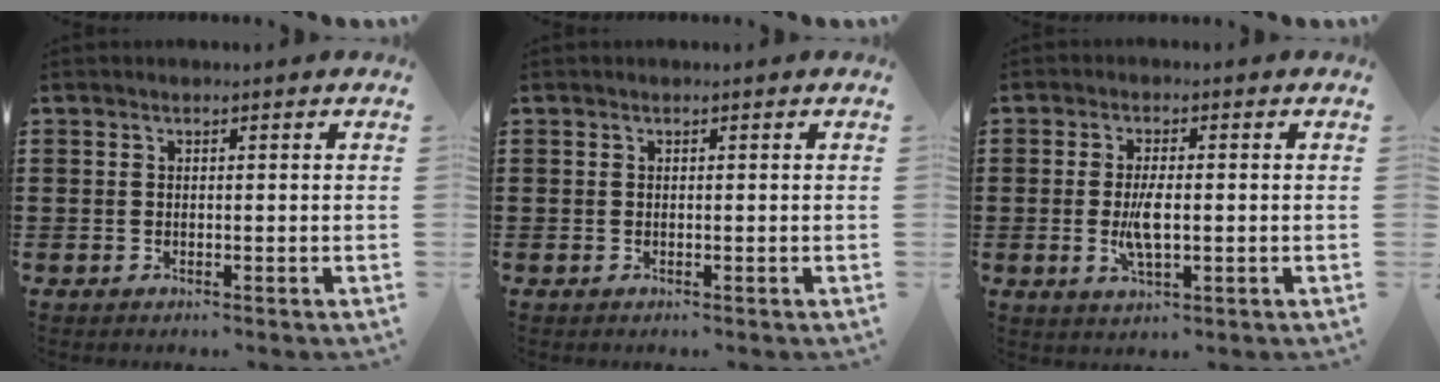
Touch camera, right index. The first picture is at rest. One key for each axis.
{"total": 0.0}
{"total": 5.1, "fx": -0.5, "fy": 1.6, "fz": 4.8, "tx": -0.104, "ty": -0.007, "tz": -0.016}